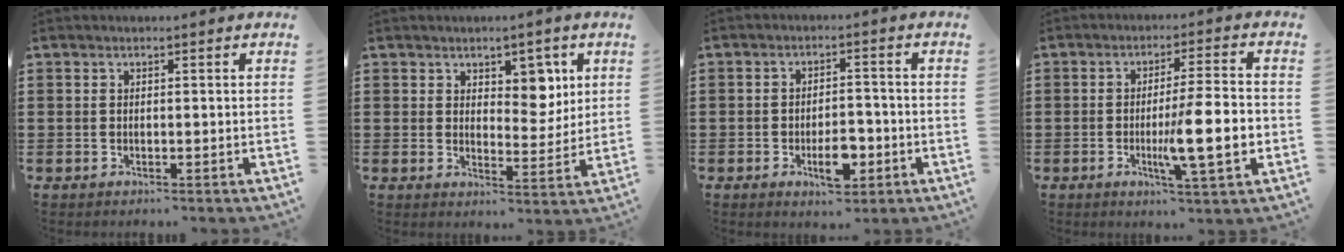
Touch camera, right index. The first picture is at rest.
{"total": 5.0, "force": [2.8, 3.3, 2.6], "torque": [-0.040, -0.002, 0.046]}
{"total": 5.8, "force": [-2.2, 2.7, 4.6], "torque": [-0.072, 0.005, -0.041]}
{"total": 11.0, "force": [-2.1, 1.6, 10.7], "torque": [-0.164, -0.012, -0.038]}